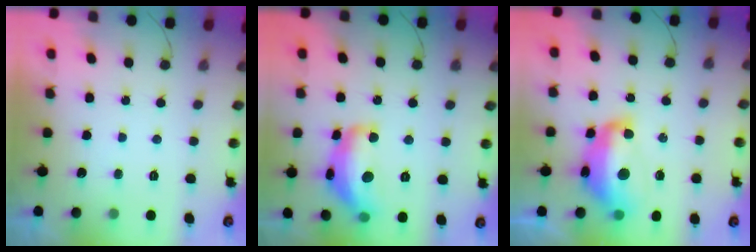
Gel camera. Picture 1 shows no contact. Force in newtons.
{"total": 15.9, "press": 15.9, "slide": 0.8}
{"total": 14.7, "press": 14.6, "slide": 1.4}